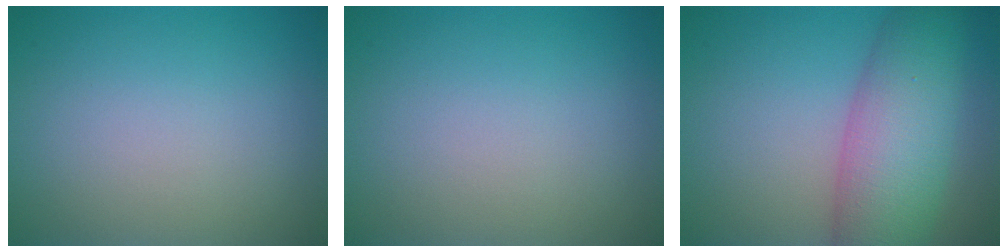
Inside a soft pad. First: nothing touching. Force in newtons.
{"total": 0.0}
{"total": 8.7, "press": 8.7, "slide": 0.2}